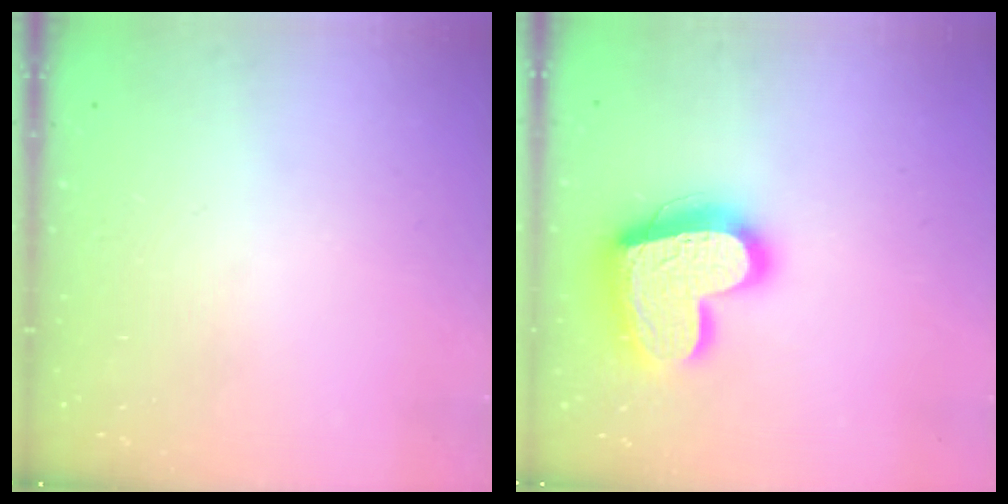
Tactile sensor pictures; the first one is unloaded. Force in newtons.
{"total": 19.9, "press": 19.9, "slide": 1.1}